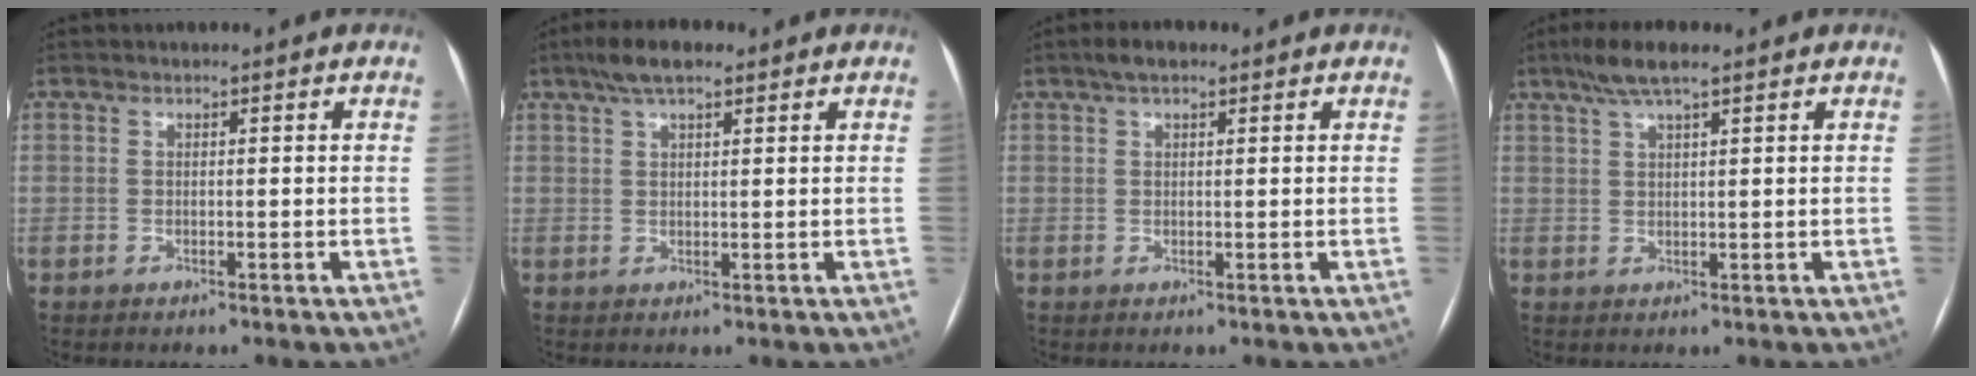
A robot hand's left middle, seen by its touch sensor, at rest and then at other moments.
{"total": 5.5, "force": [3.8, 1.6, 3.7], "torque": [-0.075, 0.022, 0.065]}
{"total": 3.2, "force": [2.1, 1.2, 2.1], "torque": [-0.044, 0.019, 0.036]}
{"total": 5.2, "force": [3.6, 0.6, 3.7], "torque": [-0.077, 0.018, 0.067]}